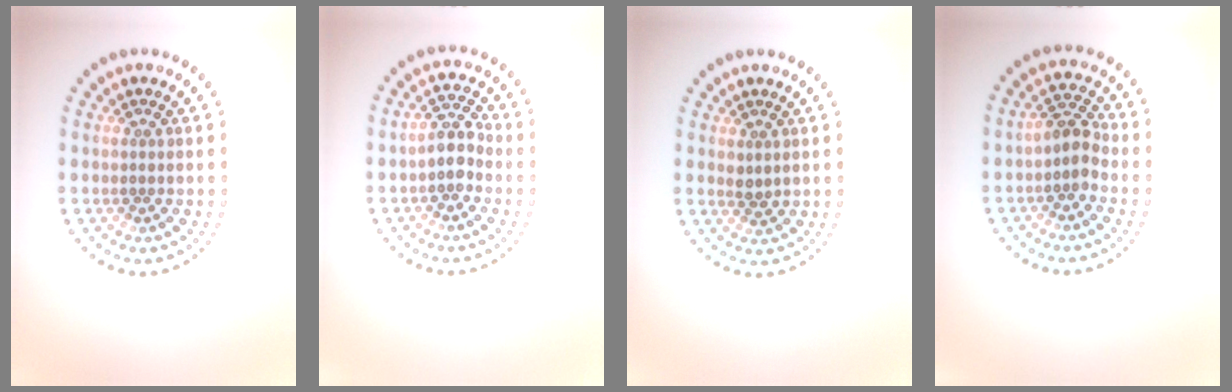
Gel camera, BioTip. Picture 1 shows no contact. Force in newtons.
{"total": 2.4, "press": 2.0, "slide": 1.3}
{"total": 1.0, "press": 0.9, "slide": 0.3}
{"total": 2.4, "press": 2.0, "slide": 1.2}